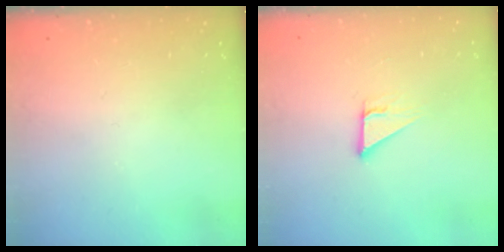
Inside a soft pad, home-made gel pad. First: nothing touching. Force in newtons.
{"total": 4.0, "press": 4.0, "slide": 0.2}